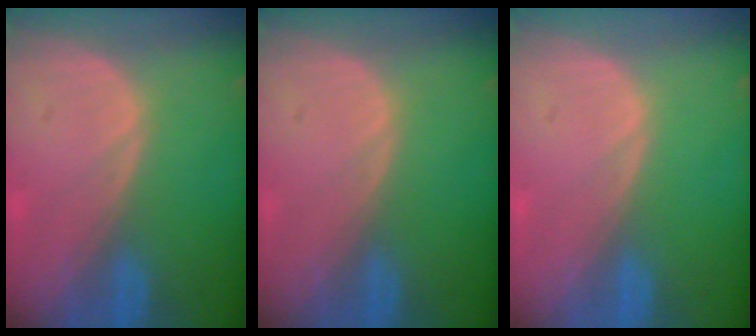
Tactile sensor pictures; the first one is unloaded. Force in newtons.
{"total": 0.0}
{"total": 0.0}